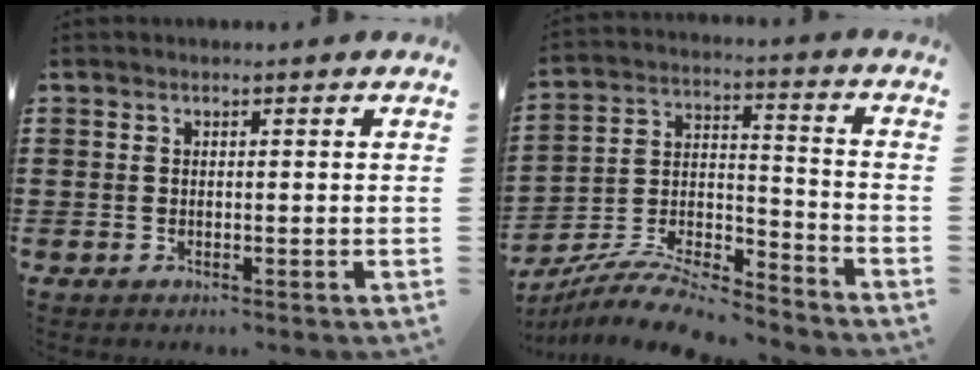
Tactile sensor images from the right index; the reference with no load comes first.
{"total": 9.8, "force": [-8.9, 1.7, 3.7], "torque": [-0.064, 0.020, -0.174]}